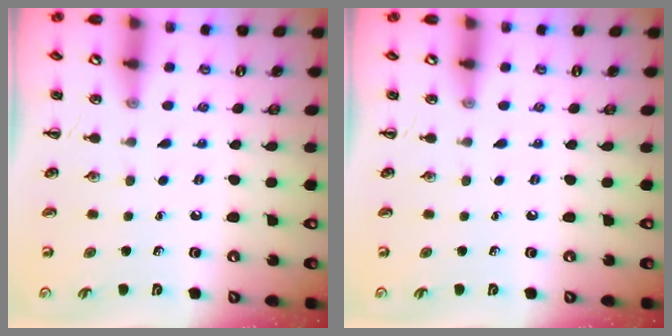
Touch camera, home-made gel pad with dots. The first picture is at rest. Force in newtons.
{"total": 0.0}